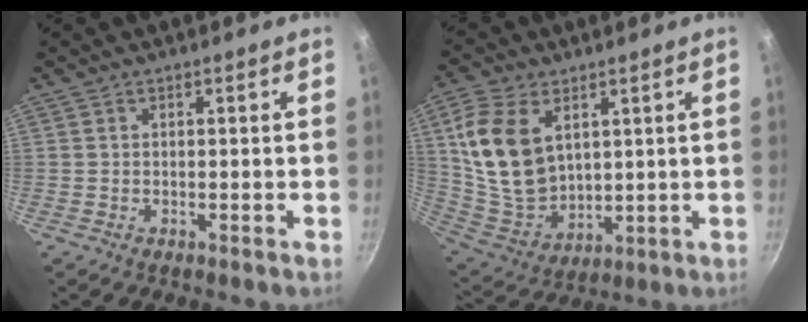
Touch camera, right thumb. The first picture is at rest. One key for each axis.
{"total": 16.0, "fx": 5.0, "fy": 10.5, "fz": 11.0, "tx": -0.197, "ty": -0.029, "tz": 0.117}